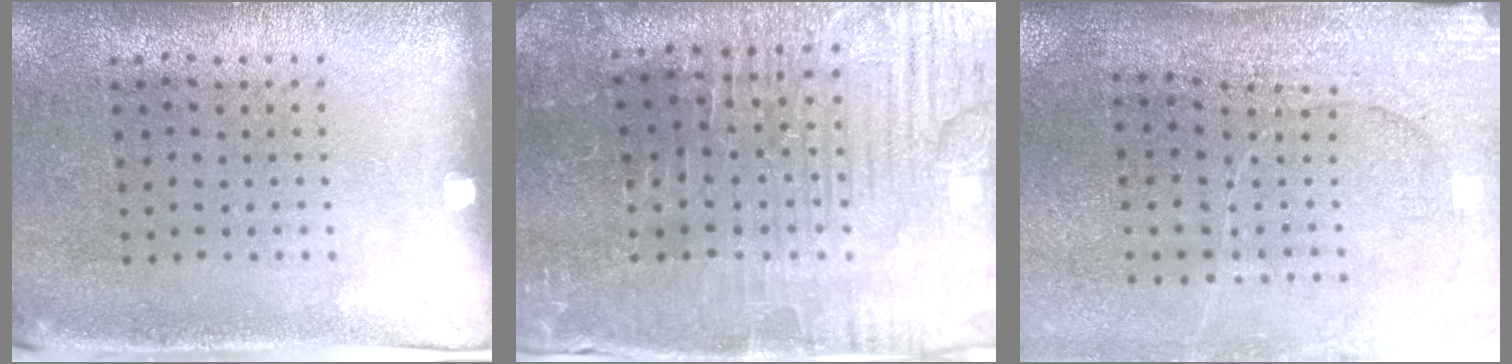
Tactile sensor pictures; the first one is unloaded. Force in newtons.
{"total": 3.7, "press": 3.7, "slide": 0.4}
{"total": 3.0, "press": 2.8, "slide": 1.1}